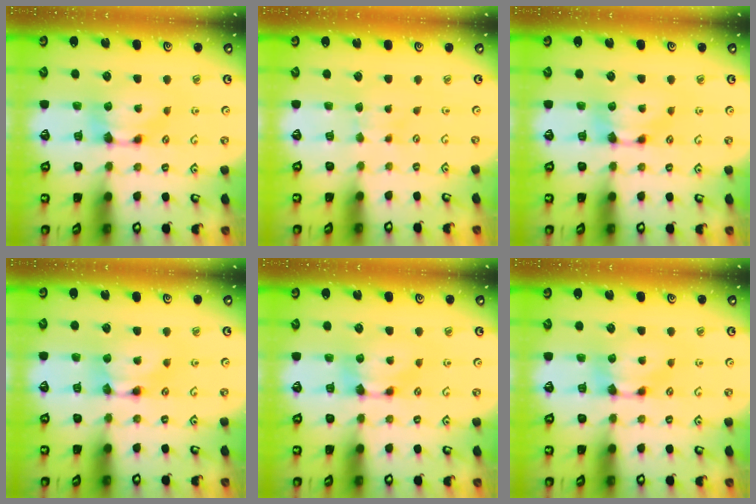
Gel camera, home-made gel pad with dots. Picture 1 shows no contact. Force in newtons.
{"total": 2.1, "press": 2.1, "slide": 0.3}
{"total": 0.0}
{"total": 1.8, "press": 1.8, "slide": 0.1}
{"total": 0.0}
{"total": 0.0}